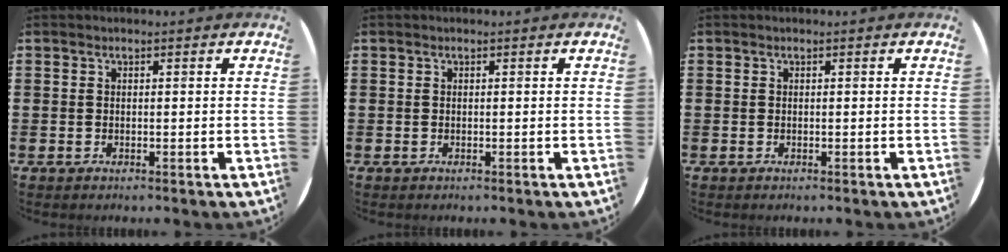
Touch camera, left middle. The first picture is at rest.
{"total": 0.0}
{"total": 0.0}